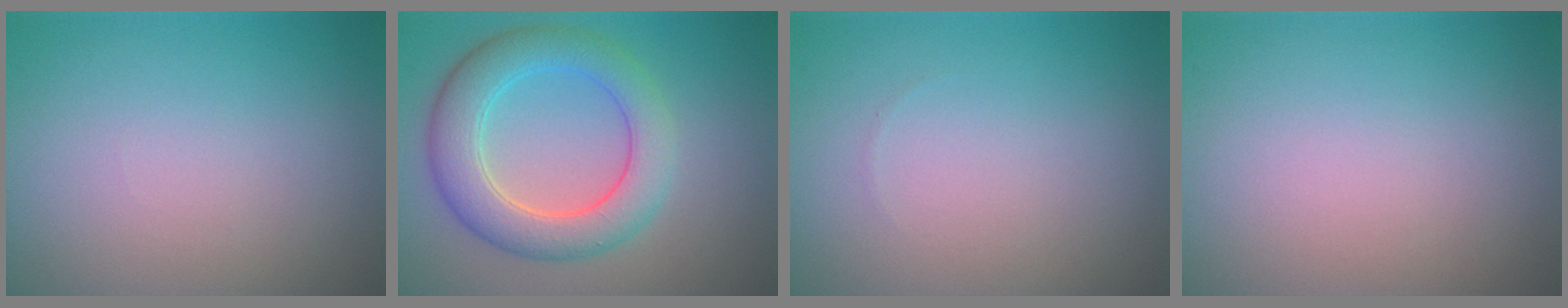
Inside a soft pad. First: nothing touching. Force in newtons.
{"total": 5.8, "press": 5.8, "slide": 0.3}
{"total": 0.0}
{"total": 0.0}